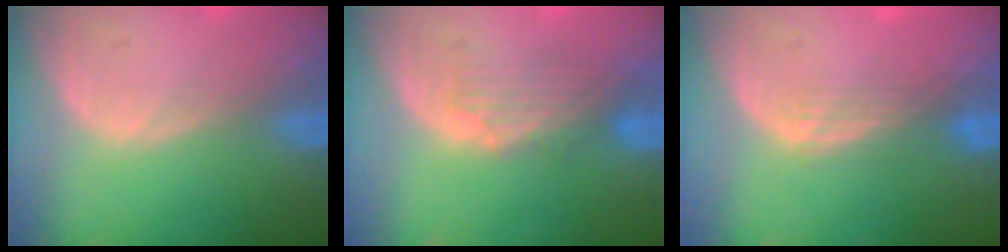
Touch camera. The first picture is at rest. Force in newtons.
{"total": 4.5, "press": 3.9, "slide": 2.2}
{"total": 3.0, "press": 2.5, "slide": 1.6}